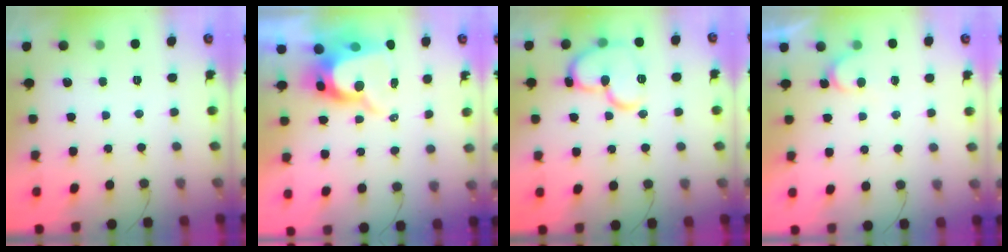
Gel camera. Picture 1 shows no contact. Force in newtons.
{"total": 12.1, "press": 12.1, "slide": 1.0}
{"total": 15.3, "press": 15.1, "slide": 2.0}
{"total": 3.5, "press": 3.5, "slide": 0.2}